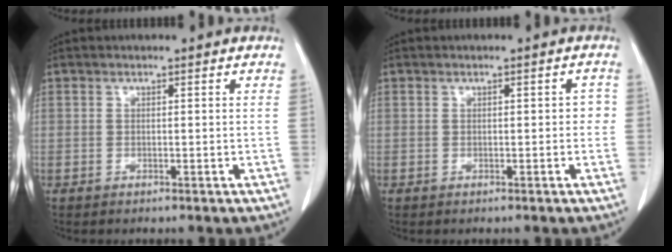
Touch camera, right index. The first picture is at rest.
{"total": 1.4, "force": [0.0, 0.7, 1.2], "torque": [-0.002, 0.006, -0.002]}